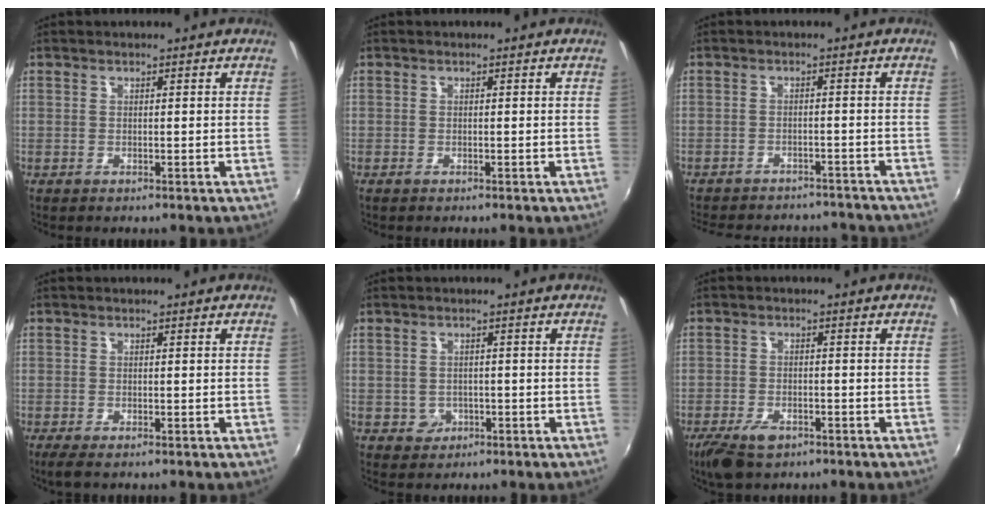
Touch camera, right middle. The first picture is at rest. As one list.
[{"total": 0.5, "force": [-0.4, 0.0, 0.3], "torque": [-0.005, -0.002, -0.009]}, {"total": 15.5, "force": [-13.6, 5.0, 5.5], "torque": [-0.122, -0.002, -0.175]}, {"total": 1.7, "force": [-0.9, 0.0, 1.4], "torque": [-0.030, -0.006, -0.014]}, {"total": 2.7, "force": [-0.7, 2.5, 0.5], "torque": [-0.013, 0.000, -0.007]}, {"total": 6.5, "force": [-4.4, 3.0, 3.7], "torque": [-0.099, -0.018, -0.079]}]